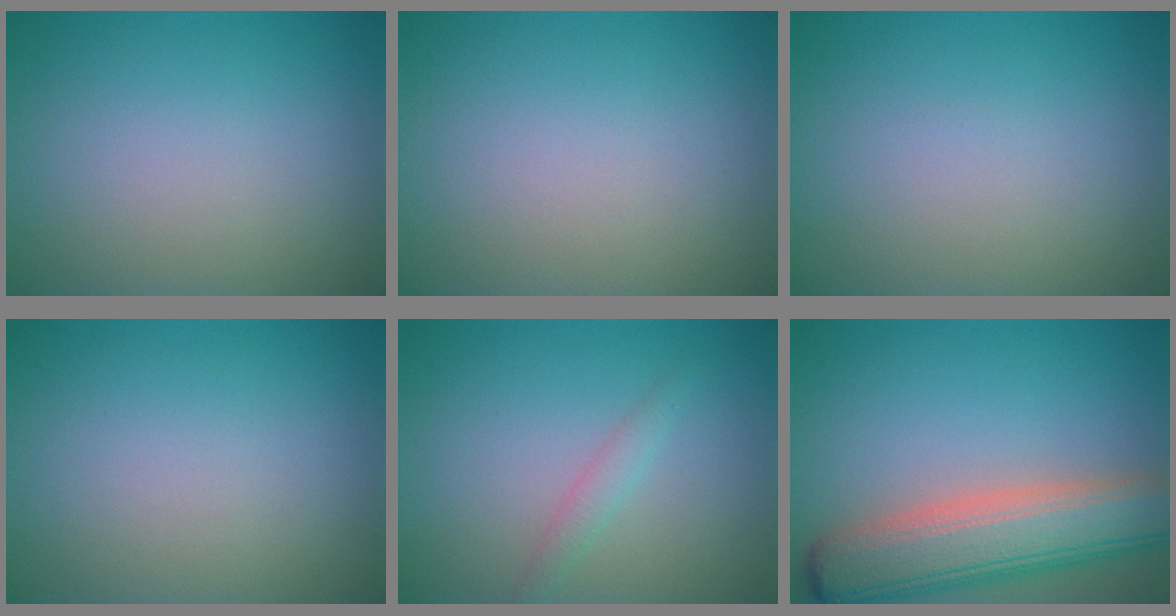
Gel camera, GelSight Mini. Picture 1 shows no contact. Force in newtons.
{"total": 0.0}
{"total": 0.0}
{"total": 0.0}
{"total": 1.3, "press": 1.3, "slide": 0.0}
{"total": 8.4, "press": 8.4, "slide": 0.8}